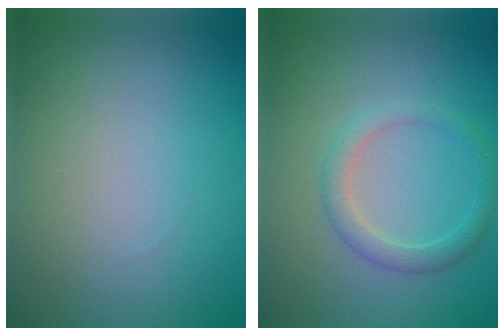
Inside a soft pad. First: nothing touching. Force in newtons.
{"total": 2.2, "press": 2.2, "slide": 0.2}